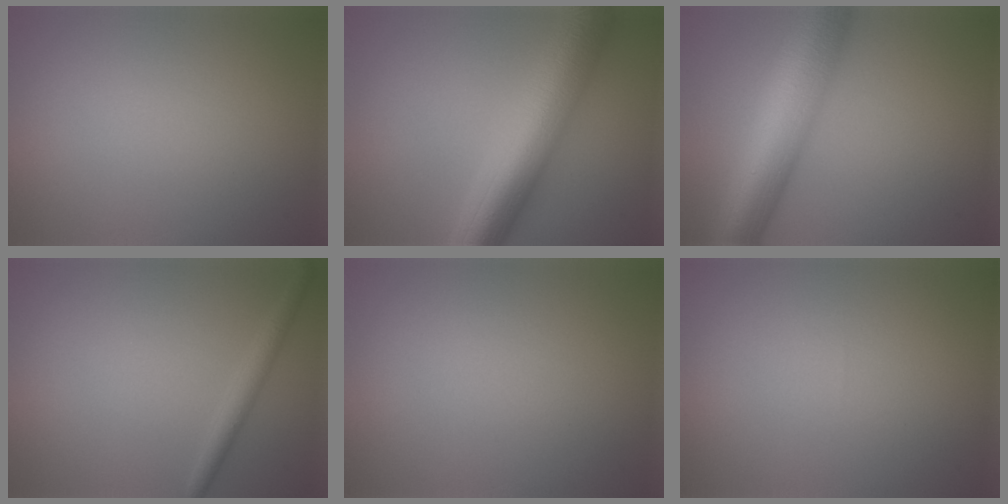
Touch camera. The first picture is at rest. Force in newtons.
{"total": 10.3, "press": 10.3, "slide": 0.2}
{"total": 10.4, "press": 10.4, "slide": 0.3}
{"total": 2.0, "press": 2.0, "slide": 0.1}
{"total": 0.0}
{"total": 0.0}